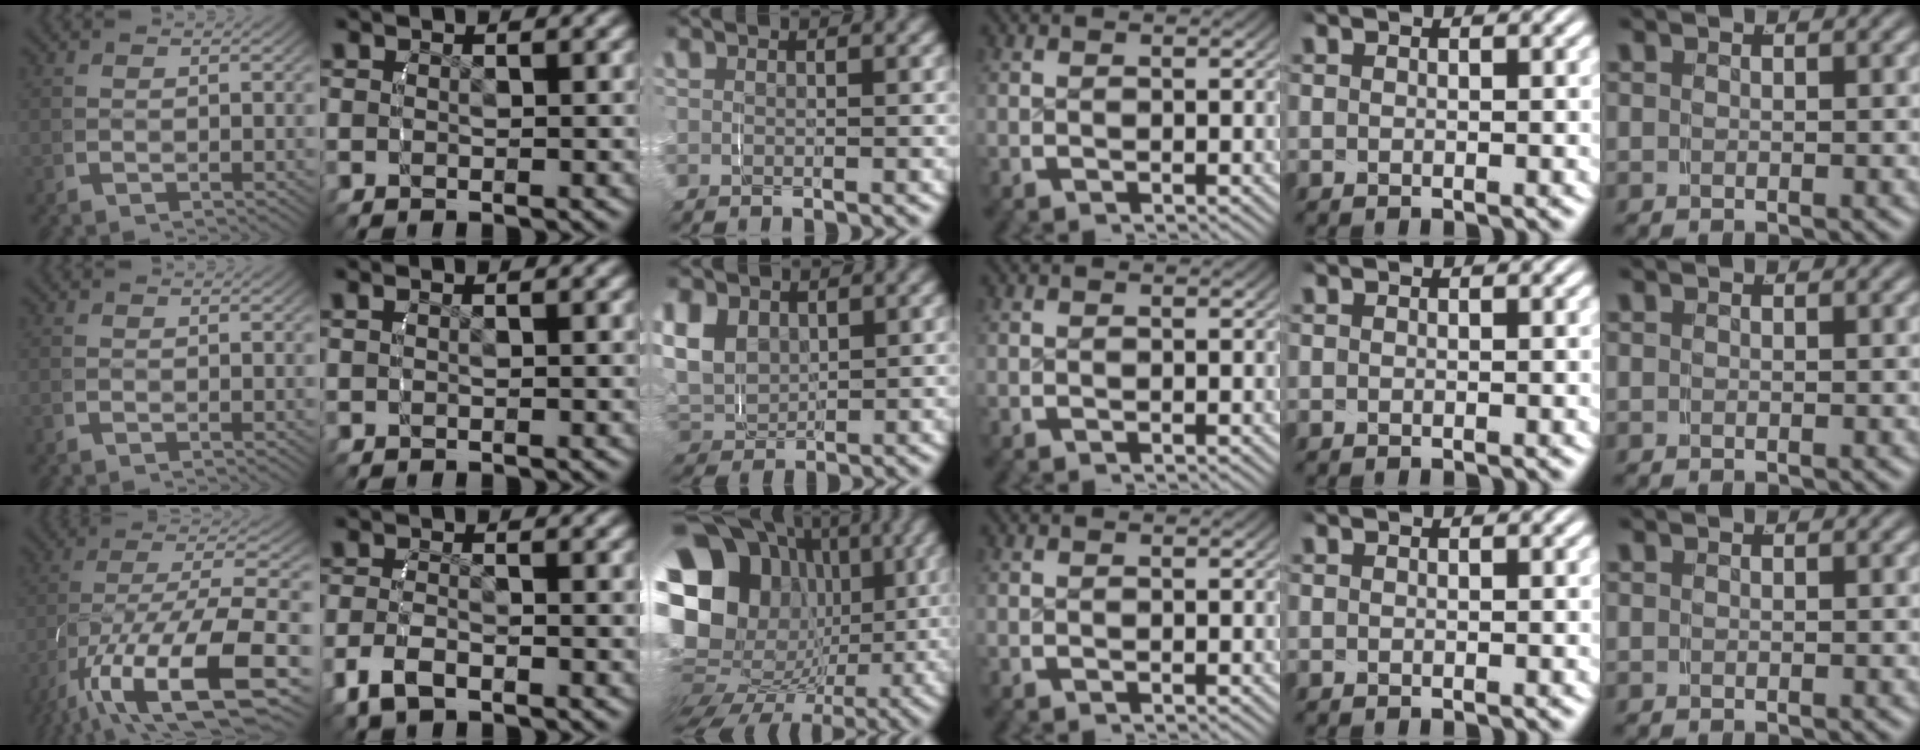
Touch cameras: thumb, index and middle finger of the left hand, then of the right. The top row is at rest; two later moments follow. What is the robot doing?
{"motion": "grasp_and_lifting", "object": "towel"}